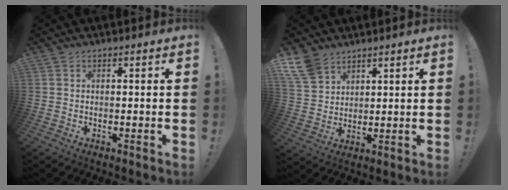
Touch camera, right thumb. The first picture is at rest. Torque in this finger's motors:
{"motor_torque": [0.02, 0.02, 0.18, 0.07, 0.00]}